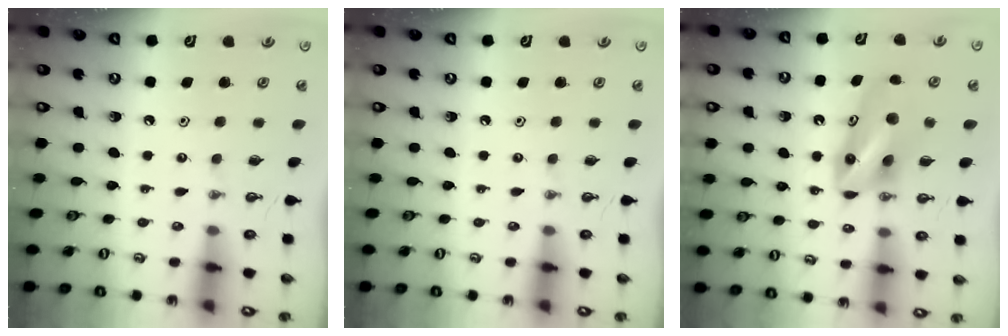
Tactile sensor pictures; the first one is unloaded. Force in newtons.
{"total": 0.0}
{"total": 9.0, "press": 8.2, "slide": 3.9}